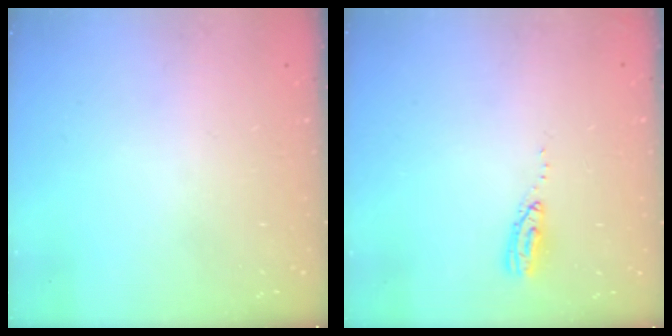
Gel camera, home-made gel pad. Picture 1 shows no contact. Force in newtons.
{"total": 5.4, "press": 5.4, "slide": 0.3}